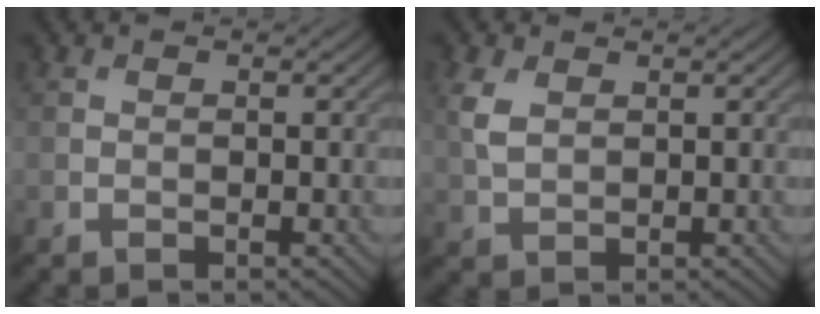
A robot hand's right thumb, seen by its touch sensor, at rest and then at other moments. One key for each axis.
{"total": 3.2, "fx": 1.2, "fy": 2.0, "fz": 2.2, "tx": -0.066, "ty": 0.004, "tz": 0.025}